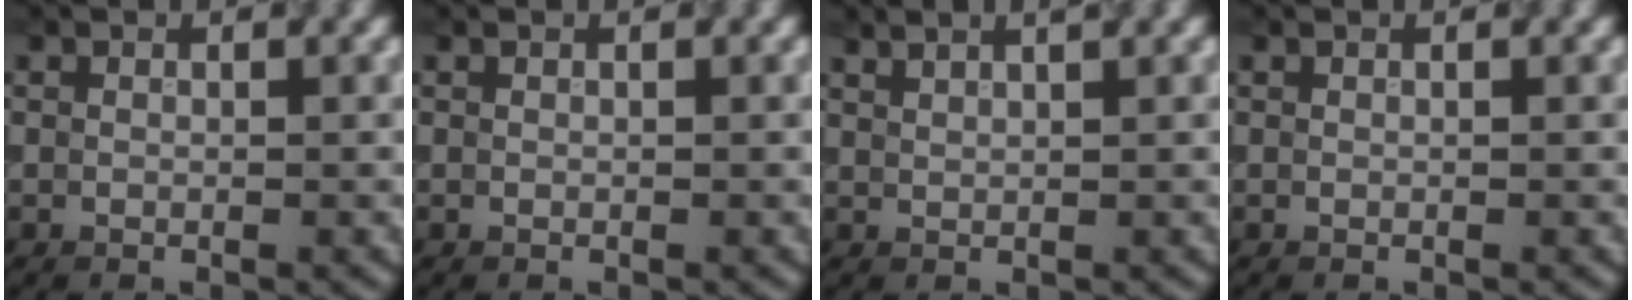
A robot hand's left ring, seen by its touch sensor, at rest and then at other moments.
{"total": 0.0}
{"total": 2.6, "force": [1.9, 0.9, 1.5], "torque": [-0.007, 0.011, 0.007]}
{"total": 0.0}